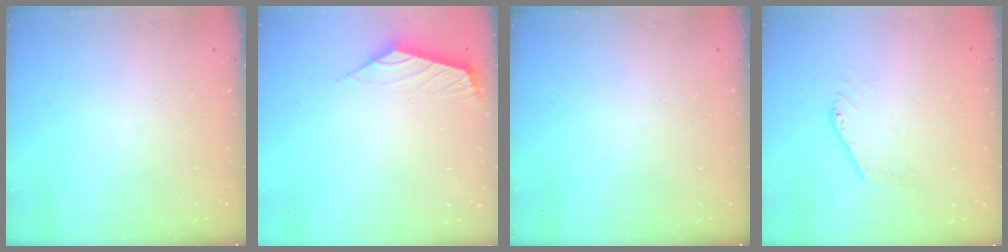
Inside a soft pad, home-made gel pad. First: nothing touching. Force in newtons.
{"total": 2.6, "press": 2.5, "slide": 0.7}
{"total": 0.0}
{"total": 0.0}